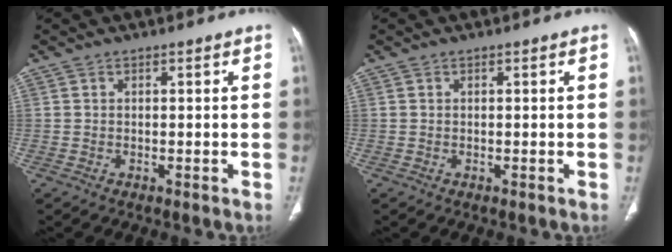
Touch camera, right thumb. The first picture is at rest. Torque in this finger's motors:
{"motor_torque": [0.00, 0.00, 0.00, 0.00, 0.01]}